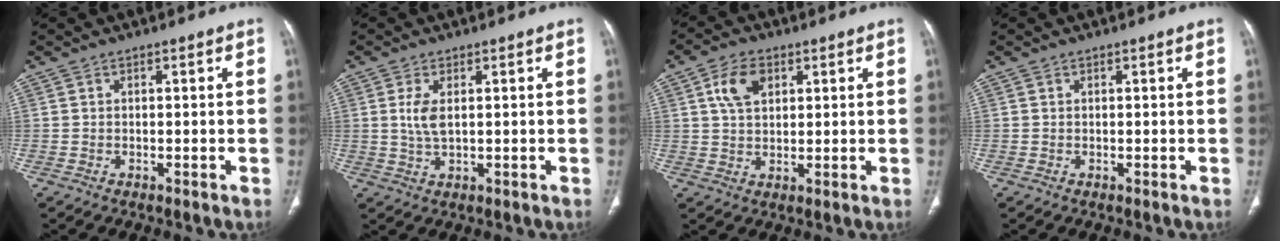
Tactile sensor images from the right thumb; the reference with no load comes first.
{"total": 3.8, "force": [0.9, 1.6, 3.3], "torque": [-0.074, -0.006, 0.021]}
{"total": 6.8, "force": [2.7, 4.3, 4.5], "torque": [-0.073, -0.003, 0.049]}
{"total": 0.0}